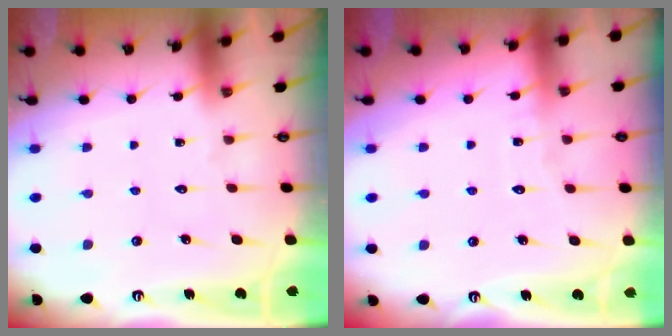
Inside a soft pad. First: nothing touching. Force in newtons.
{"total": 2.8, "press": 2.8, "slide": 0.2}